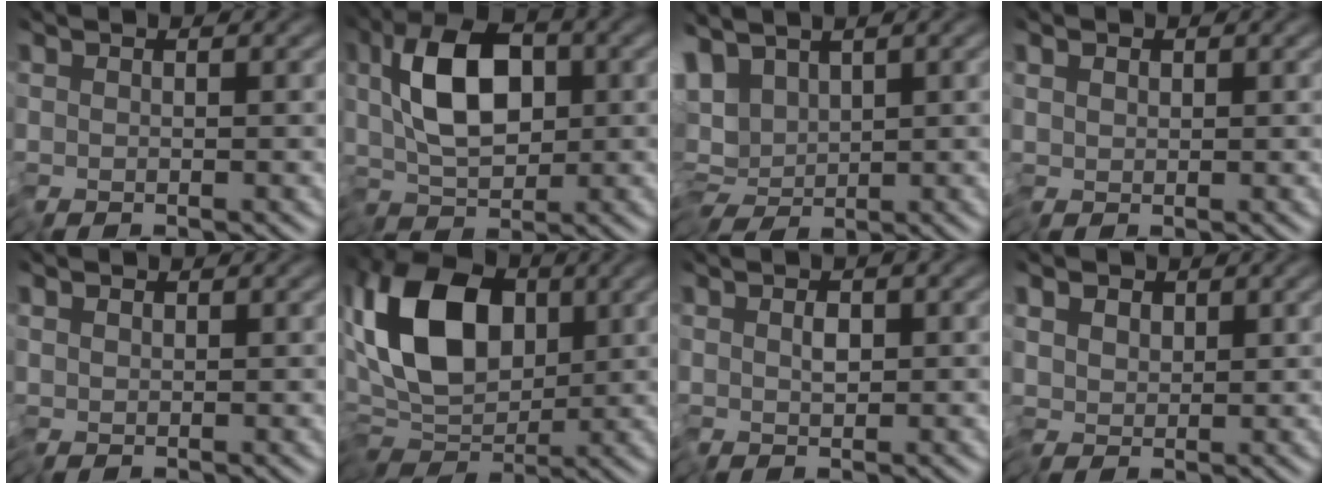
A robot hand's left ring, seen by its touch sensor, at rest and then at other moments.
{"total": 7.2, "force": [0.1, 3.7, 6.2], "torque": [-0.105, 0.009, -0.009]}
{"total": 5.9, "force": [0.8, 3.4, 4.7], "torque": [-0.071, 0.004, 0.021]}
{"total": 1.1, "force": [-0.1, 0.9, 0.6], "torque": [-0.012, 0.002, -0.004]}
{"total": 0.8, "force": [-0.1, 0.7, 0.4], "torque": [-0.010, 0.001, -0.003]}
{"total": 11.0, "force": [0.8, 6.9, 8.5], "torque": [-0.149, 0.016, -0.006]}
{"total": 2.0, "force": [-0.2, 1.0, 1.6], "torque": [-0.022, 0.000, -0.003]}
{"total": 1.8, "force": [-0.2, 1.5, 0.9], "torque": [-0.010, 0.001, -0.012]}